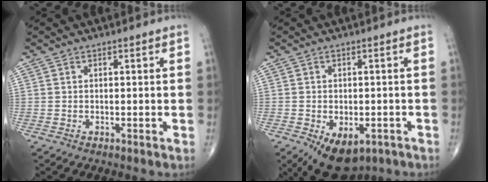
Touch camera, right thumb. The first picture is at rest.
{"total": 9.5, "force": [-4.9, 5.5, 6.0], "torque": [-0.080, 0.008, -0.062]}